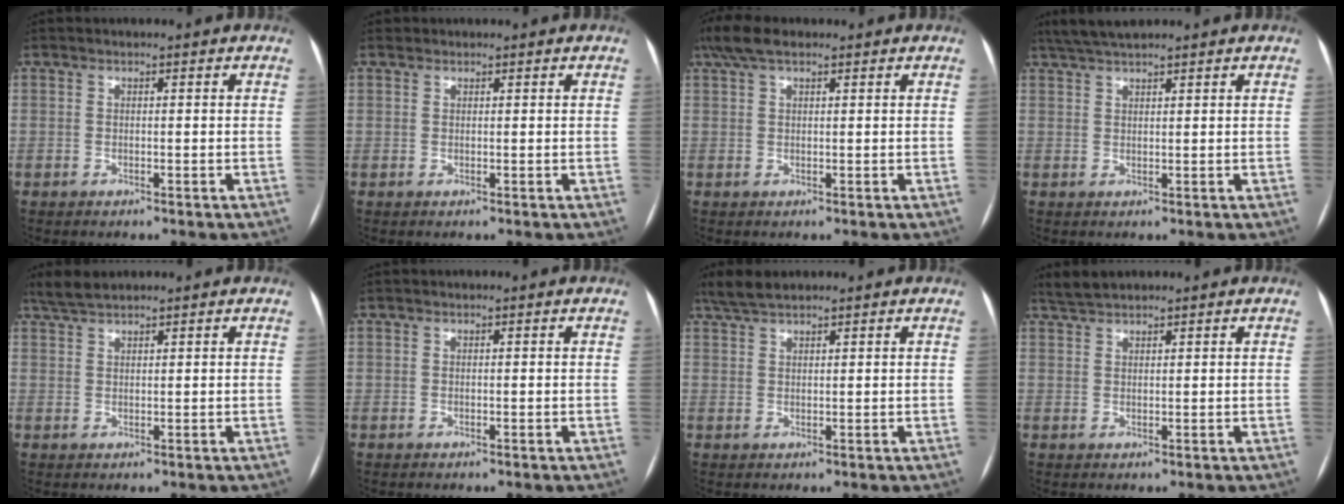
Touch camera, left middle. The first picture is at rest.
{"total": 0.6, "force": [0.5, 0.4, -0.1], "torque": [0.000, 0.002, 0.008]}
{"total": 4.9, "force": [3.5, 1.7, 3.1], "torque": [-0.072, 0.033, 0.067]}
{"total": 4.8, "force": [4.2, 0.5, 2.3], "torque": [-0.044, 0.026, 0.079]}
{"total": 3.3, "force": [3.0, 0.5, 1.3], "torque": [-0.031, 0.017, 0.061]}
{"total": 0.0}
{"total": 3.8, "force": [3.3, 0.7, 1.8], "torque": [-0.042, 0.019, 0.066]}
{"total": 2.8, "force": [2.7, 0.5, 0.8], "torque": [-0.019, 0.018, 0.053]}